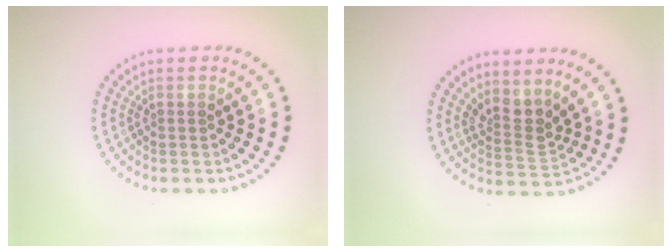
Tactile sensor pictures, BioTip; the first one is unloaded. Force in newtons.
{"total": 2.7, "press": 2.0, "slide": 1.9}